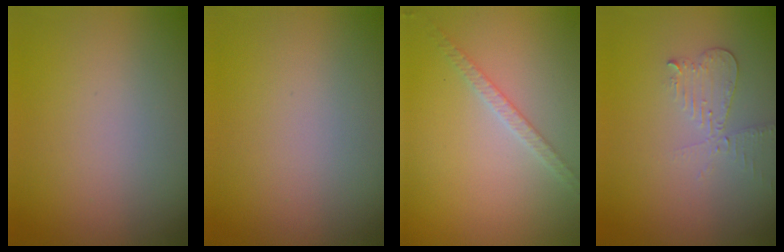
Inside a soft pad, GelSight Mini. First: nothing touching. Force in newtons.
{"total": 0.0}
{"total": 1.9, "press": 1.9, "slide": 0.4}
{"total": 2.2, "press": 2.2, "slide": 0.2}